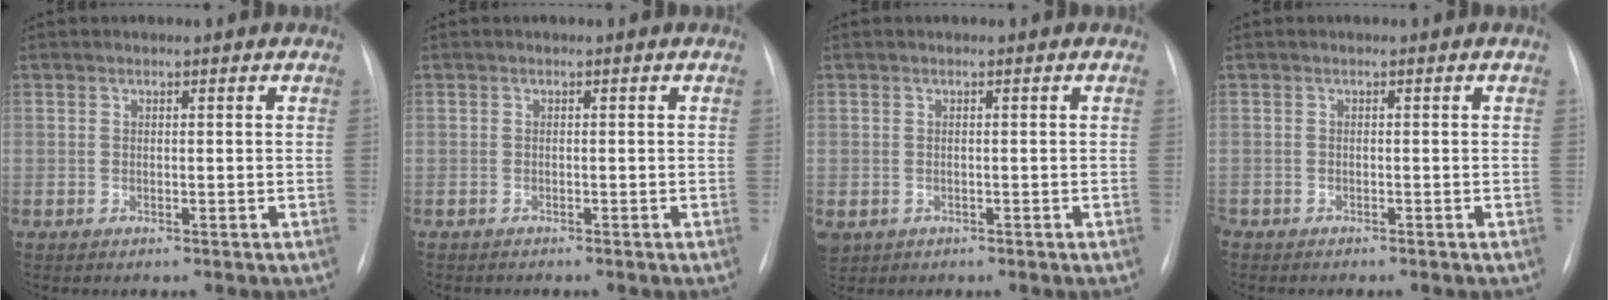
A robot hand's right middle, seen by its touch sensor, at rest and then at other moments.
{"total": 0.6, "force": [-0.6, 0.1, 0.0], "torque": [-0.008, -0.001, -0.012]}
{"total": 3.6, "force": [-1.6, 3.0, 1.3], "torque": [-0.028, -0.002, -0.019]}
{"total": 1.9, "force": [-1.6, 0.7, 0.6], "torque": [-0.010, -0.002, -0.022]}